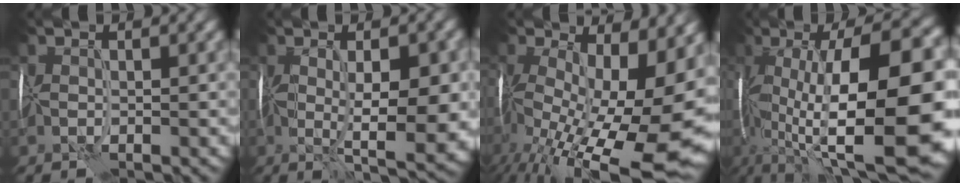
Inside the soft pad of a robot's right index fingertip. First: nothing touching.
{"total": 8.5, "force": [-0.7, 2.8, 7.9], "torque": [-0.141, -0.015, -0.006]}
{"total": 17.7, "force": [-3.2, 8.4, 15.3], "torque": [-0.246, -0.049, -0.022]}
{"total": 17.1, "force": [-2.0, 6.7, 15.6], "torque": [-0.266, 0.023, -0.038]}